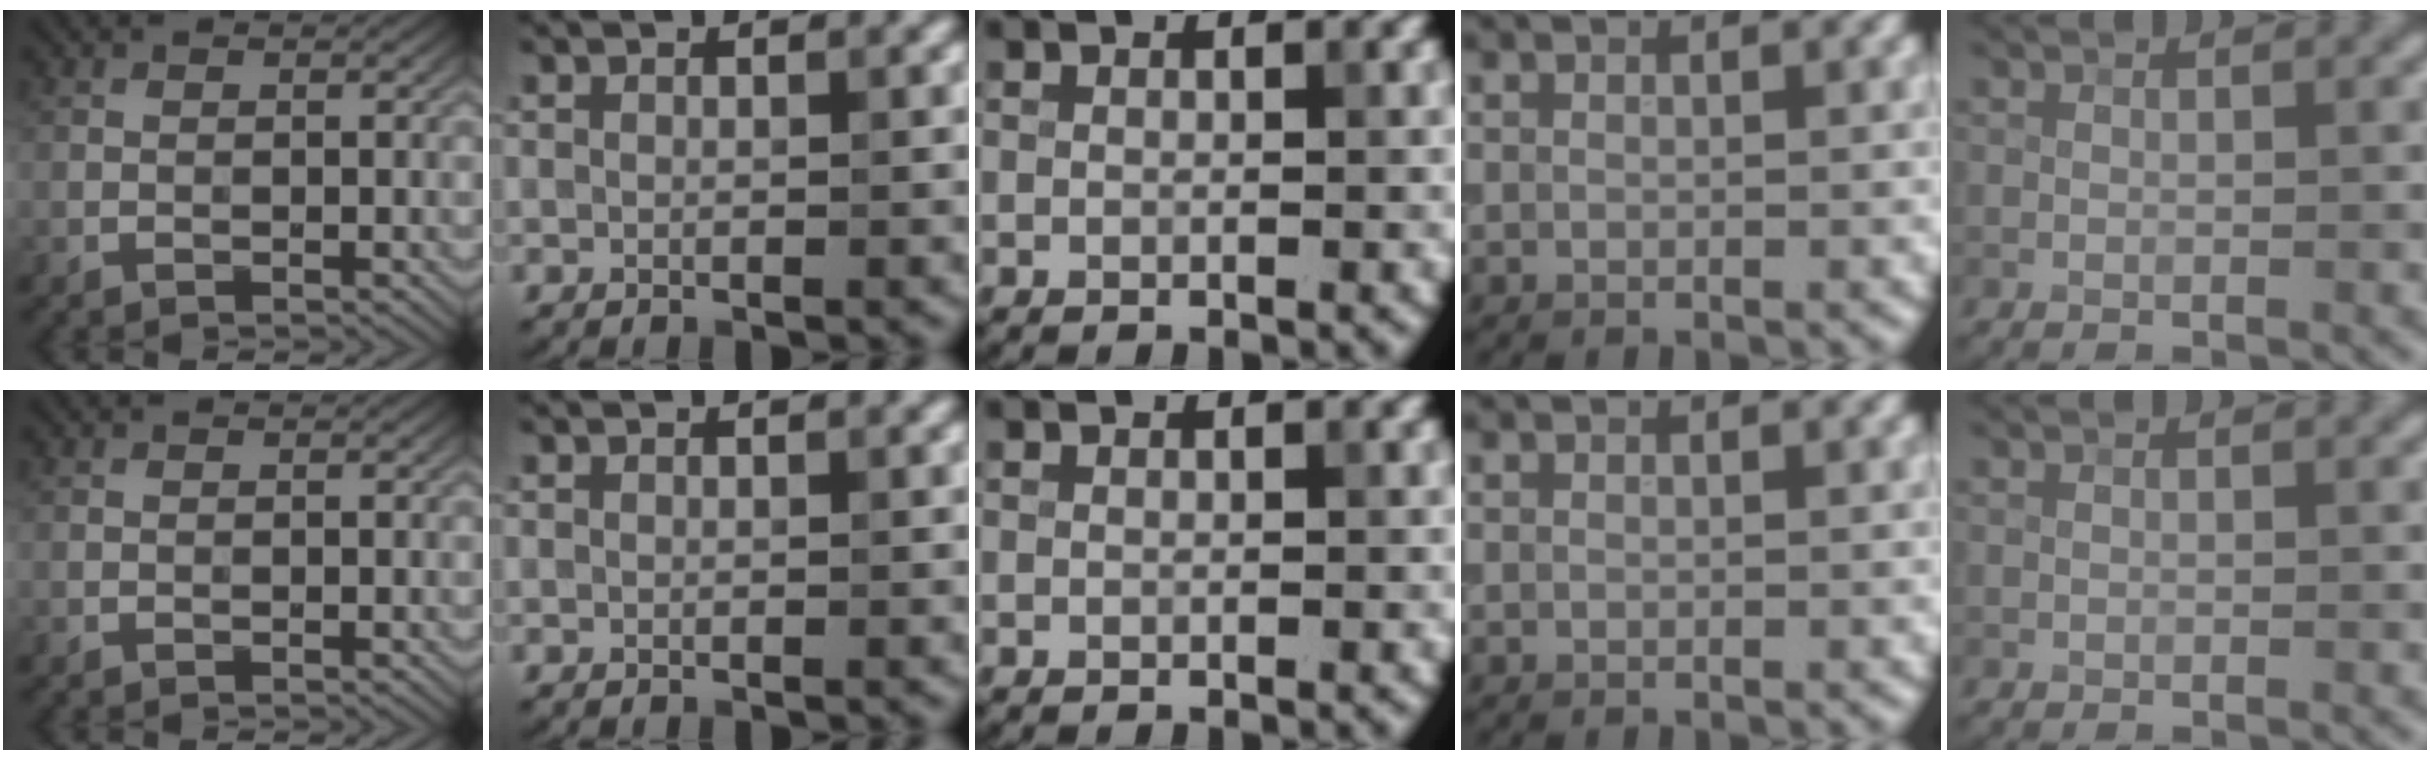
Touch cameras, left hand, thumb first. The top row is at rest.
{}